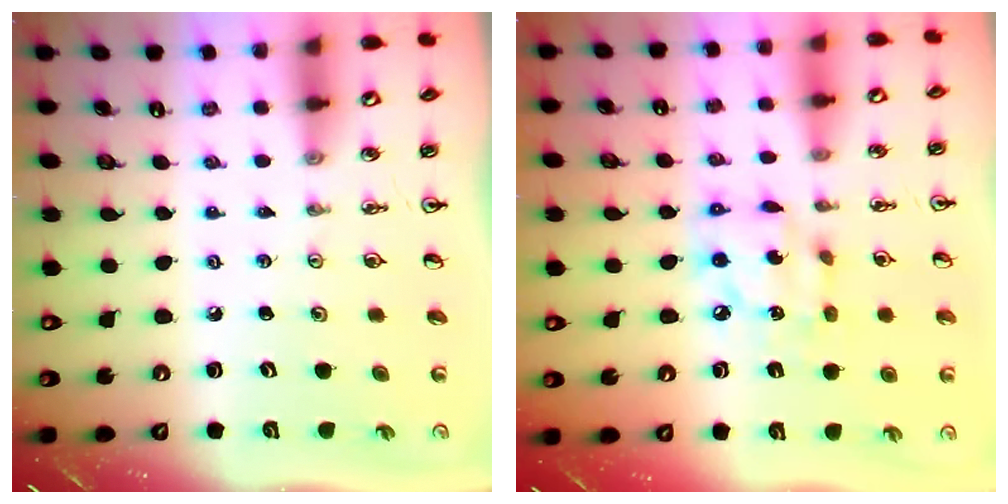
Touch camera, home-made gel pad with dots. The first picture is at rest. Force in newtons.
{"total": 10.0, "press": 9.9, "slide": 1.0}